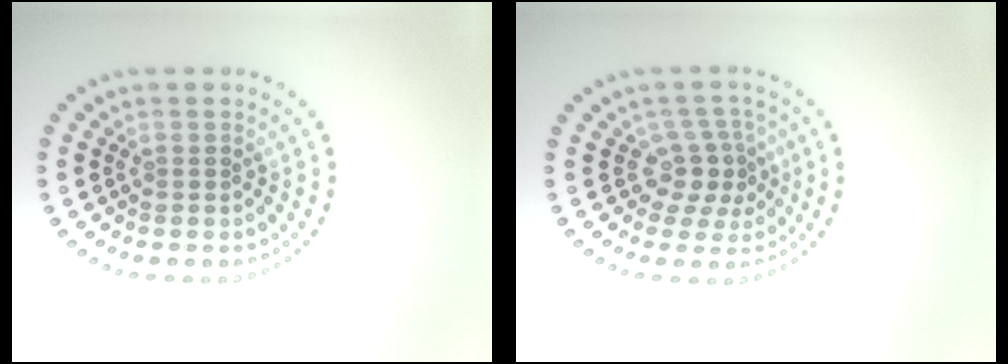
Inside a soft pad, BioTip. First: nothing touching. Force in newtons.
{"total": 3.0, "press": 2.2, "slide": 2.0}